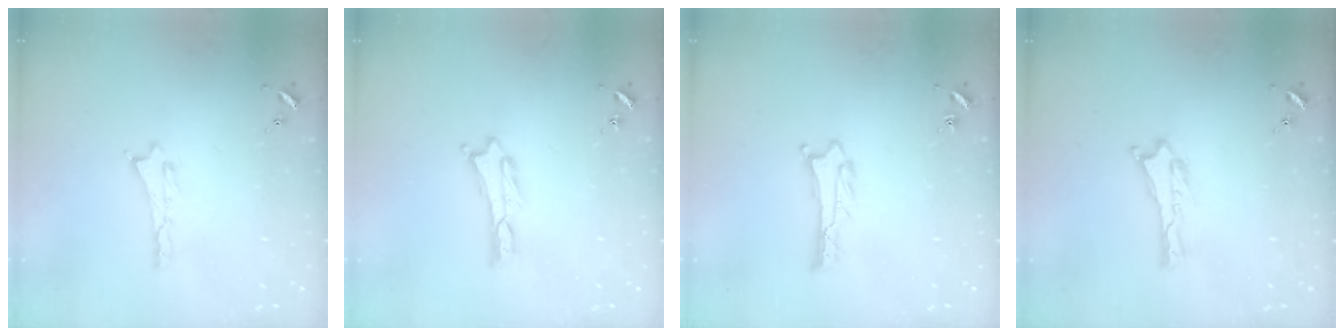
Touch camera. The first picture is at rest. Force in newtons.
{"total": 0.0}
{"total": 1.0, "press": 1.0, "slide": 0.1}
{"total": 0.0}